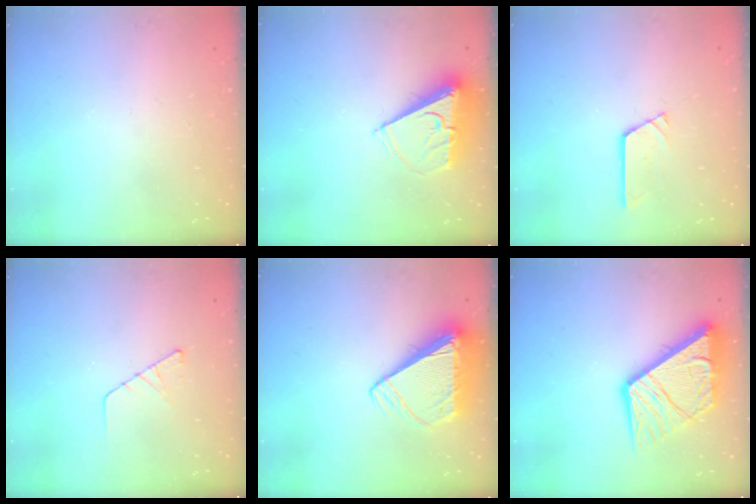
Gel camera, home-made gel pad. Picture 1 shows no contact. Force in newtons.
{"total": 8.2, "press": 8.2, "slide": 0.5}
{"total": 2.9, "press": 2.9, "slide": 0.3}
{"total": 4.1, "press": 4.1, "slide": 0.5}
{"total": 8.9, "press": 8.8, "slide": 1.4}
{"total": 16.7, "press": 16.6, "slide": 1.9}